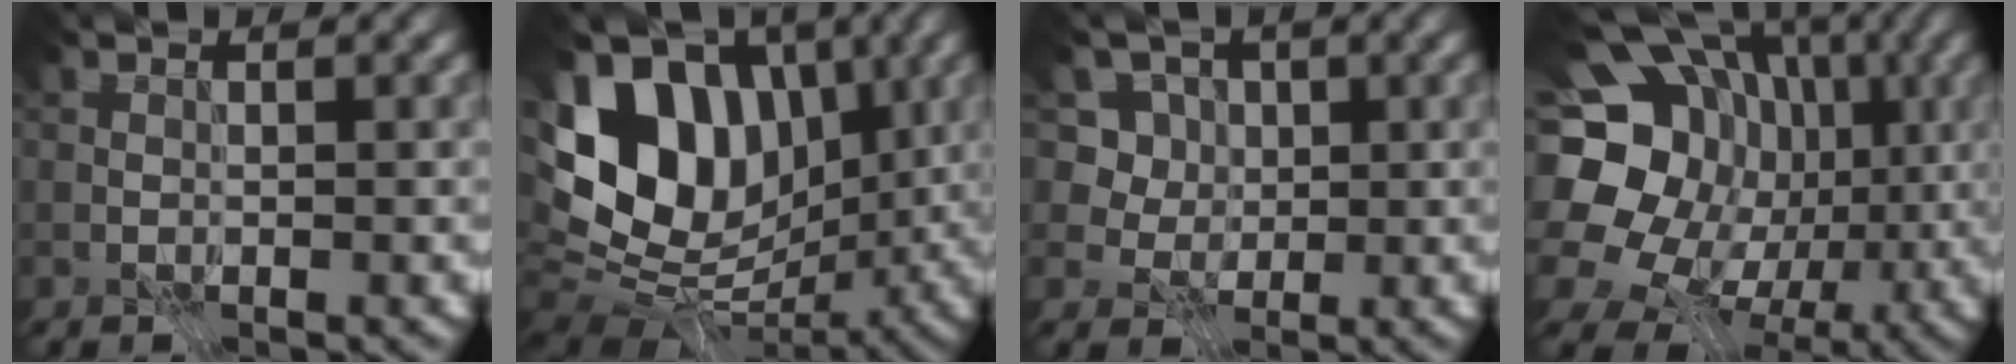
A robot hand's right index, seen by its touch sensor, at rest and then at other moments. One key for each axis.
{"total": 13.3, "fx": 2.5, "fy": 9.6, "fz": 8.8, "tx": -0.146, "ty": 0.011, "tz": 0.036}
{"total": 7.2, "fx": 3.2, "fy": 5.8, "fz": 2.8, "tx": -0.042, "ty": -0.002, "tz": 0.041}
{"total": 21.5, "fx": 1.4, "fy": 19.2, "fz": 9.5, "tx": -0.204, "ty": 0.028, "tz": 0.000}